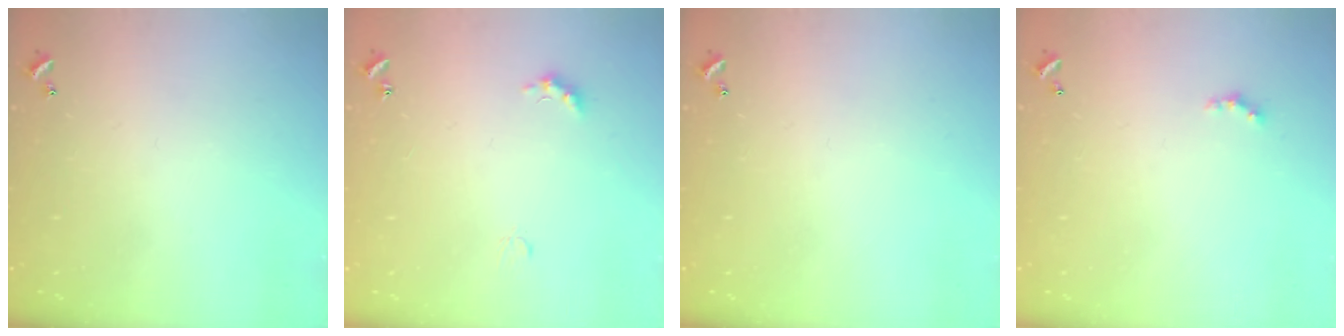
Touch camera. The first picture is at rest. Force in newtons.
{"total": 2.8, "press": 2.7, "slide": 0.6}
{"total": 0.0}
{"total": 1.6, "press": 1.6, "slide": 0.4}